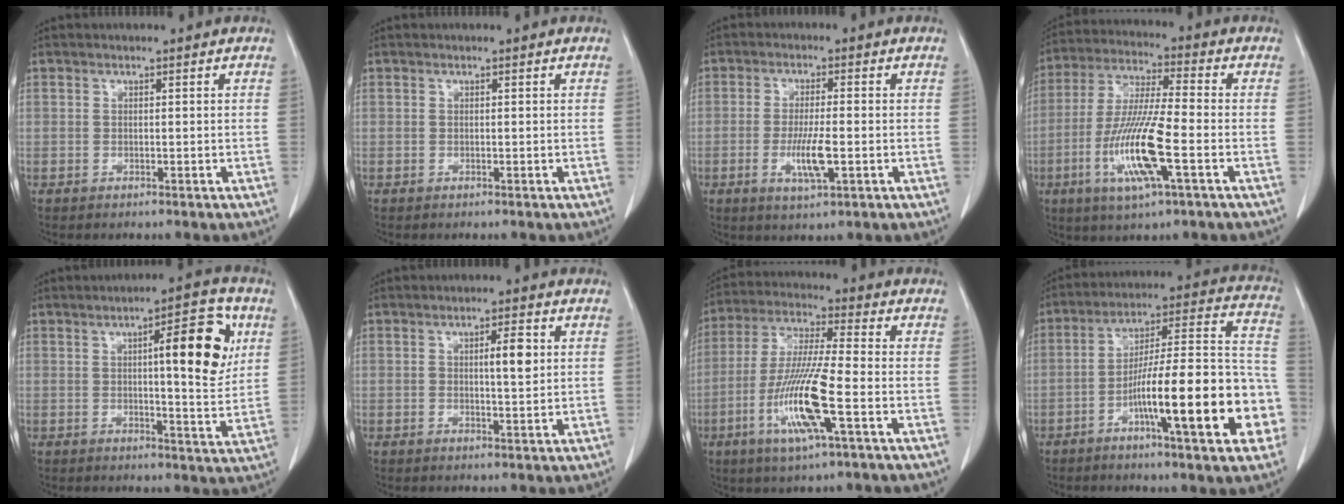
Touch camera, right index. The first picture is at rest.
{"total": 0.0}
{"total": 5.9, "force": [-1.6, 0.7, 5.7], "torque": [-0.112, -0.011, -0.026]}
{"total": 13.5, "force": [-4.3, 1.0, 12.8], "torque": [-0.262, -0.015, -0.082]}
{"total": 11.1, "force": [3.2, 2.1, 10.5], "torque": [-0.139, 0.007, 0.039]}
{"total": 4.0, "force": [0.8, 0.8, 3.9], "torque": [-0.060, 0.002, 0.011]}
{"total": 13.3, "force": [-4.5, 0.5, 12.5], "torque": [-0.256, -0.015, -0.087]}
{"total": 21.7, "force": [-7.5, 2.9, 20.1], "torque": [-0.251, 0.023, -0.110]}